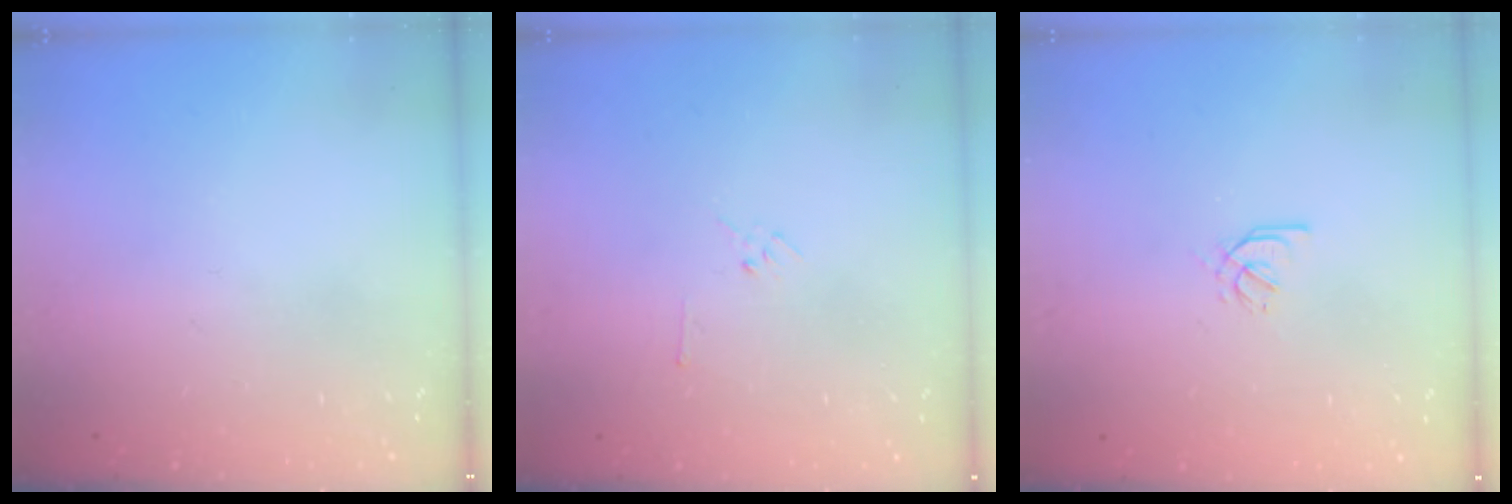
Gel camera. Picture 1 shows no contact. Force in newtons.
{"total": 3.5, "press": 3.4, "slide": 0.8}
{"total": 2.1, "press": 2.0, "slide": 0.7}